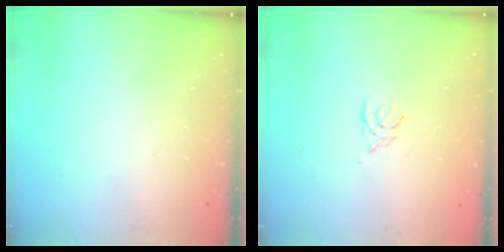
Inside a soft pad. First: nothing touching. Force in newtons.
{"total": 2.6, "press": 2.5, "slide": 0.6}